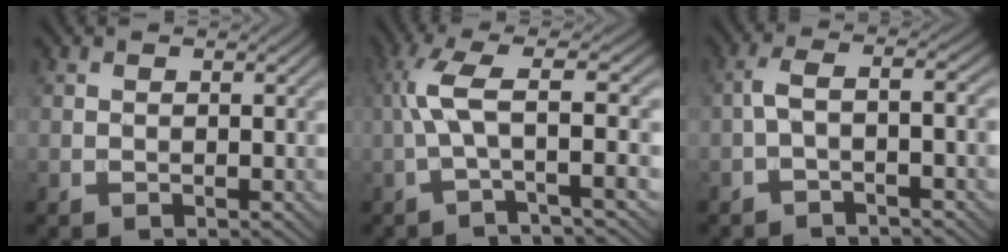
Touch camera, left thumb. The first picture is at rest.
{"total": 6.7, "force": [-0.7, 0.9, 6.6], "torque": [-0.132, 0.019, -0.025]}
{"total": 3.5, "force": [-1.6, 0.8, 3.0], "torque": [-0.059, 0.009, -0.037]}